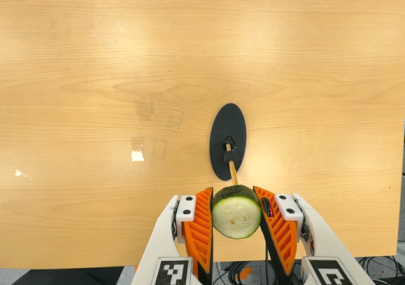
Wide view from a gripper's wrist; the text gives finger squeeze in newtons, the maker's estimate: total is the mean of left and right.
{"total": 12.7, "left": 12.1, "right": 13.3}